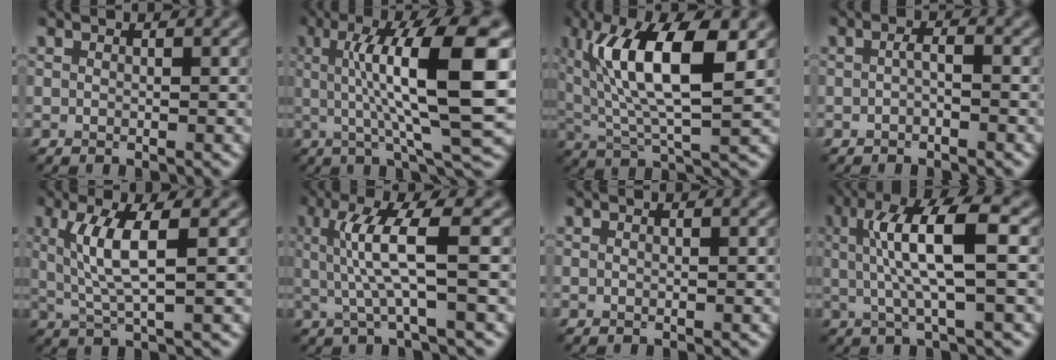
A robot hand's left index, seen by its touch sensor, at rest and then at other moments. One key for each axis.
{"total": 12.6, "fx": 1.9, "fy": 2.8, "fz": 12.1, "tx": -0.173, "ty": 0.011, "tz": 0.031}
{"total": 10.0, "fx": 3.3, "fy": 3.1, "fz": 9.0, "tx": -0.158, "ty": 0.000, "tz": 0.059}
{"total": 1.1, "fx": -0.3, "fy": 0.2, "fz": 1.0, "tx": -0.020, "ty": 0.002, "tz": -0.007}
{"total": 4.7, "fx": 1.1, "fy": 0.9, "fz": 4.5, "tx": -0.092, "ty": 0.002, "tz": 0.025}
{"total": 5.2, "fx": 0.7, "fy": 0.8, "fz": 5.1, "tx": -0.107, "ty": 0.004, "tz": 0.015}
{"total": 0.0}
{"total": 7.0, "fx": 1.1, "fy": 1.4, "fz": 6.8, "tx": -0.126, "ty": 0.007, "tz": 0.019}